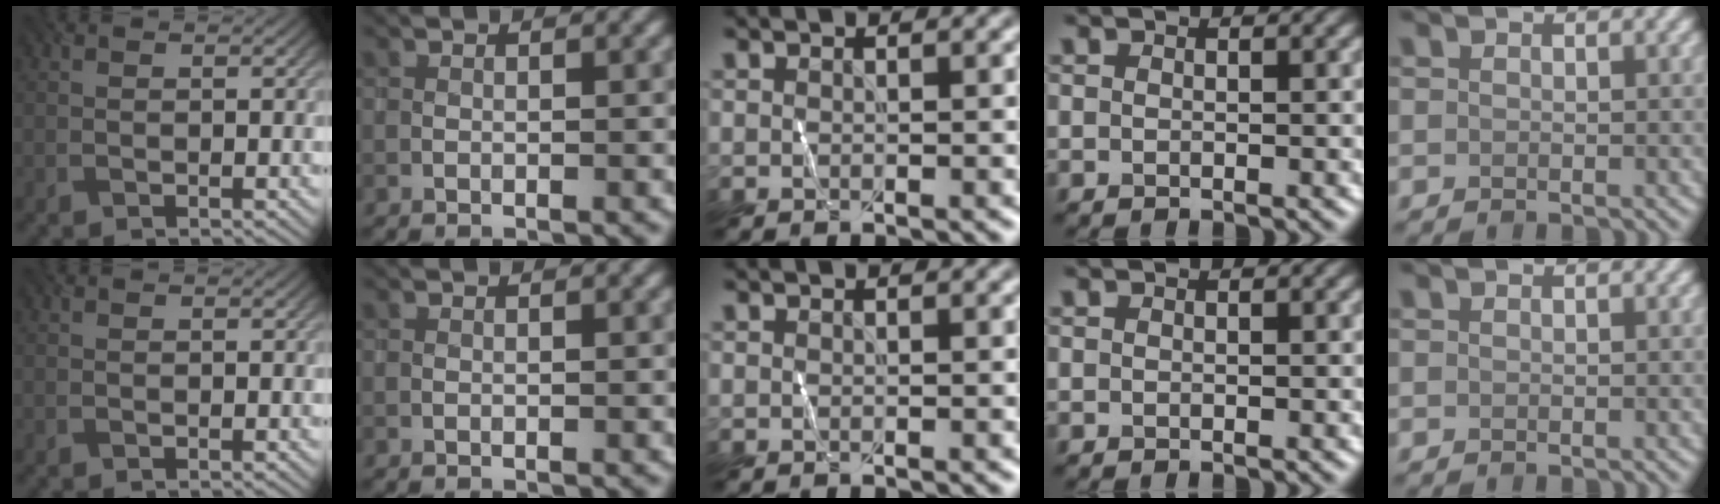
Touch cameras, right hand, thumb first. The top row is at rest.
{}